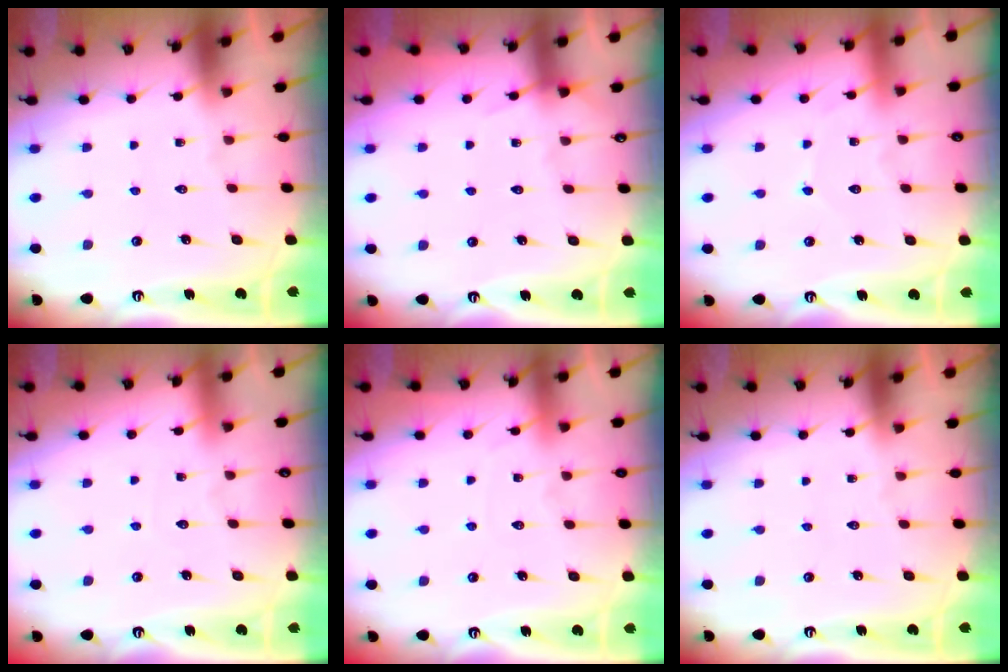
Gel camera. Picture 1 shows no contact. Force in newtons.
{"total": 4.0, "press": 4.0, "slide": 0.6}
{"total": 3.3, "press": 3.3, "slide": 0.2}
{"total": 2.6, "press": 2.6, "slide": 0.3}
{"total": 4.8, "press": 4.7, "slide": 0.6}
{"total": 0.0}